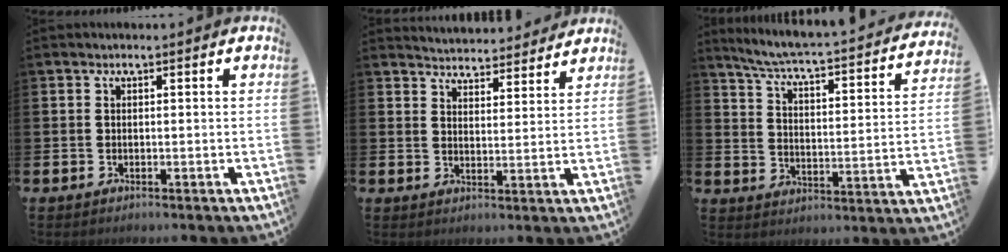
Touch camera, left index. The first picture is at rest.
{"total": 4.8, "force": [4.7, 0.6, -0.3], "torque": [-0.006, -0.037, 0.084]}
{"total": 4.6, "force": [4.1, 0.2, 2.2], "torque": [-0.067, -0.044, 0.059]}